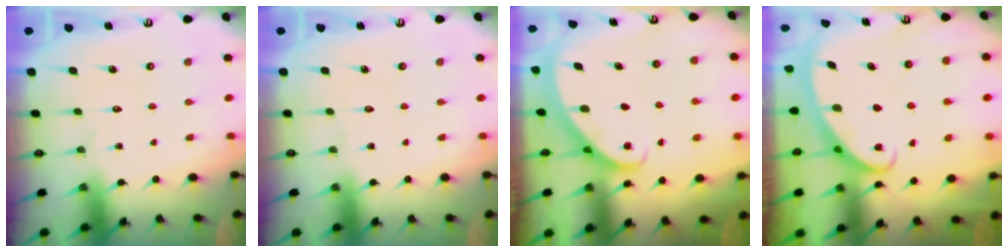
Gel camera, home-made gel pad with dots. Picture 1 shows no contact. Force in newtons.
{"total": 0.0}
{"total": 2.3, "press": 2.3, "slide": 0.2}
{"total": 2.8, "press": 2.8, "slide": 0.4}